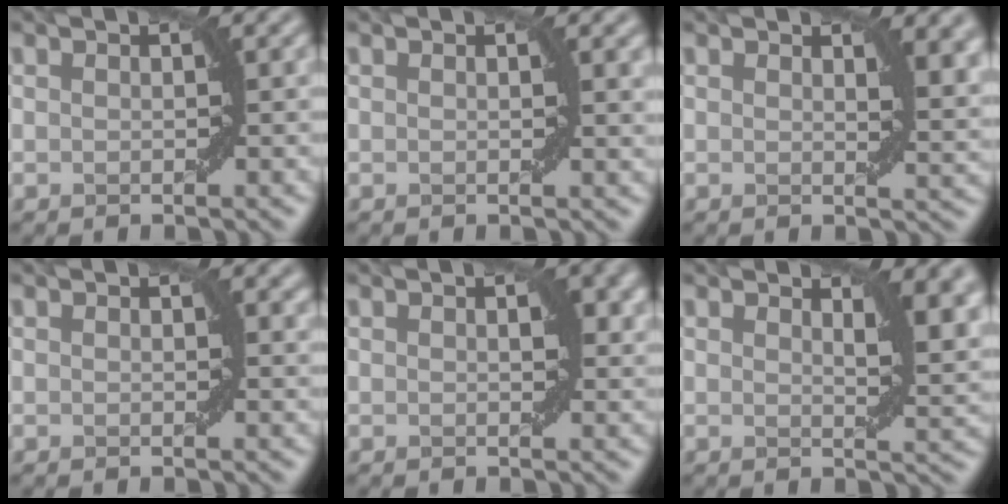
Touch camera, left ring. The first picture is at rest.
{"total": 0.9, "force": [0.4, 0.1, 0.8], "torque": [-0.009, -0.002, 0.006]}
{"total": 3.4, "force": [1.7, 1.2, 2.7], "torque": [-0.032, -0.005, 0.030]}
{"total": 1.0, "force": [0.5, 0.5, 0.7], "torque": [-0.002, -0.004, 0.008]}
{"total": 2.1, "force": [0.6, 1.1, 1.7], "torque": [-0.016, -0.001, 0.011]}
{"total": 4.4, "force": [2.4, 1.4, 3.4], "torque": [-0.039, -0.002, 0.039]}